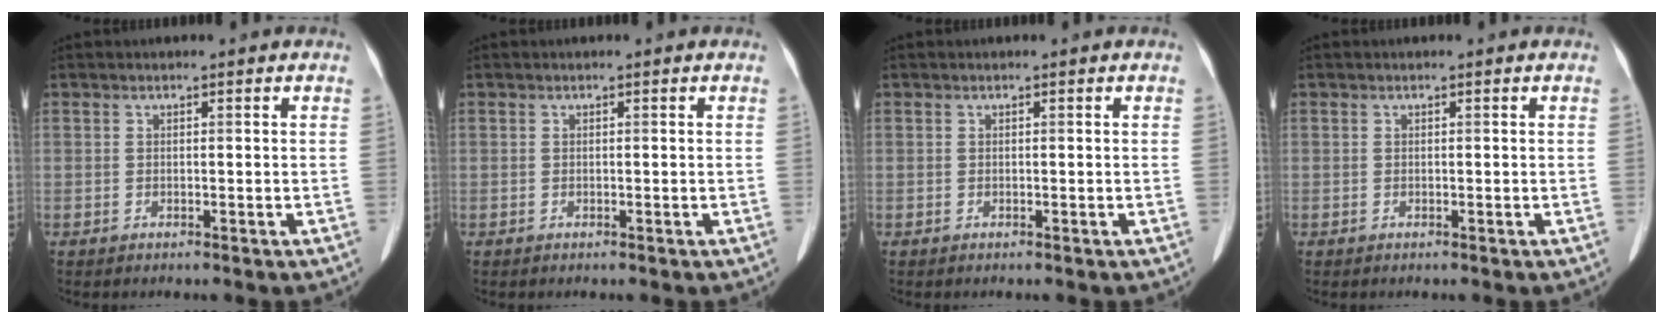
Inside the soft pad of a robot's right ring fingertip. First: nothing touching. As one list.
[{"total": 0.0}, {"total": 0.0}, {"total": 0.0}]